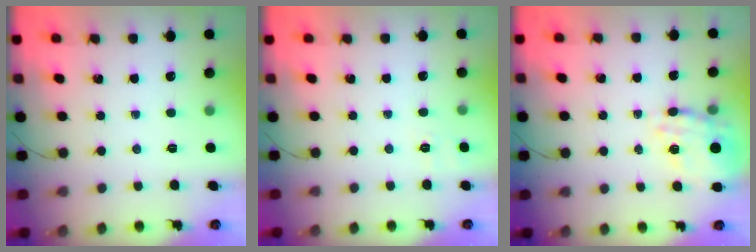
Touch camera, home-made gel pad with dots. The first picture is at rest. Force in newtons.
{"total": 7.7, "press": 7.5, "slide": 2.0}
{"total": 15.3, "press": 15.0, "slide": 2.9}